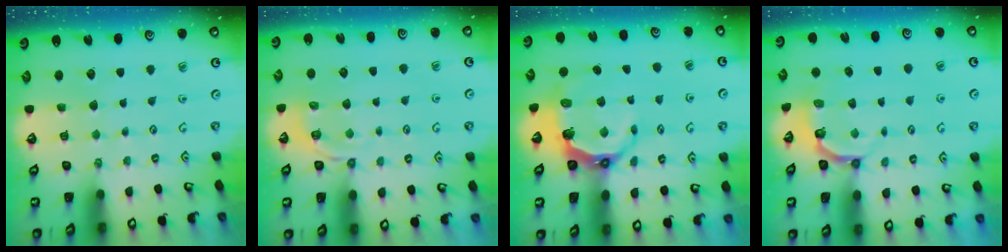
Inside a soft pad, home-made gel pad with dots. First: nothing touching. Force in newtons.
{"total": 2.8, "press": 2.1, "slide": 1.8}
{"total": 7.3, "press": 5.9, "slide": 4.3}
{"total": 5.1, "press": 4.0, "slide": 3.1}